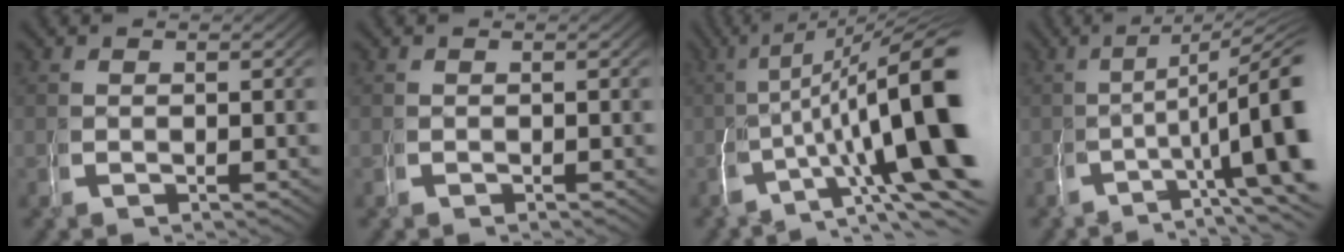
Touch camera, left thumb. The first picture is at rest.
{"total": 0.0}
{"total": 16.1, "force": [1.3, 8.0, 13.9], "torque": [-0.184, -0.014, 0.023]}
{"total": 9.6, "force": [0.5, 5.0, 8.2], "torque": [-0.122, -0.010, 0.009]}